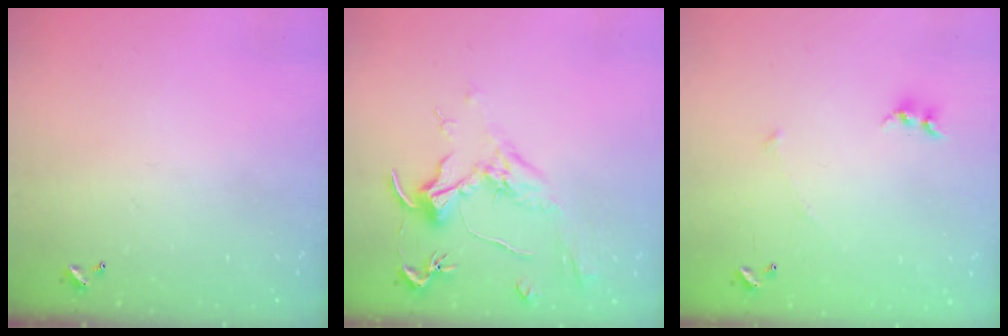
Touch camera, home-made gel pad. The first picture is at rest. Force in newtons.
{"total": 1.9, "press": 1.7, "slide": 0.9}
{"total": 6.1, "press": 6.0, "slide": 0.6}